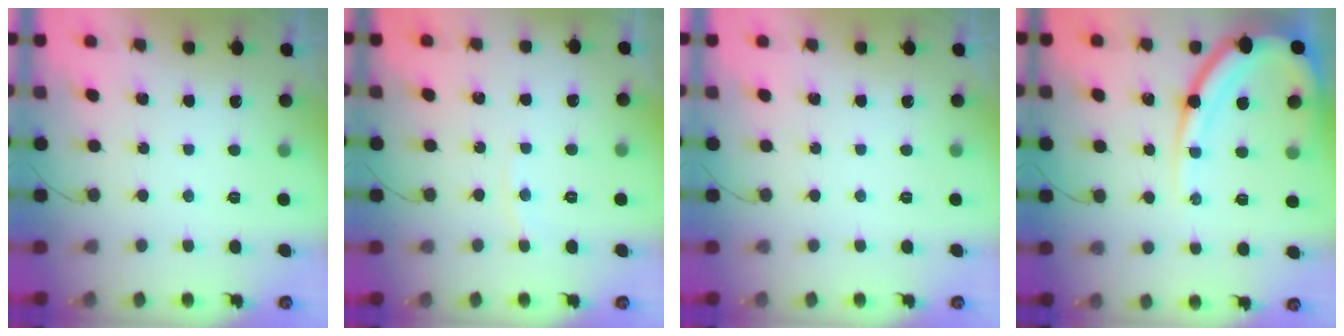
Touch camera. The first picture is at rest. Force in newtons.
{"total": 3.7, "press": 3.7, "slide": 0.5}
{"total": 0.0}
{"total": 15.3, "press": 15.2, "slide": 1.5}